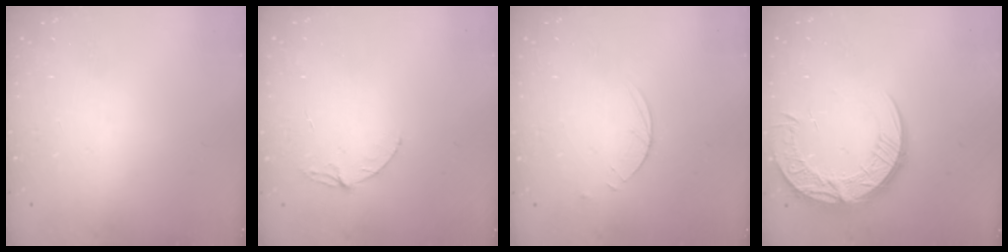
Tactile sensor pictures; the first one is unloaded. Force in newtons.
{"total": 5.3, "press": 5.3, "slide": 0.5}
{"total": 3.6, "press": 3.6, "slide": 0.5}
{"total": 18.4, "press": 18.4, "slide": 1.0}